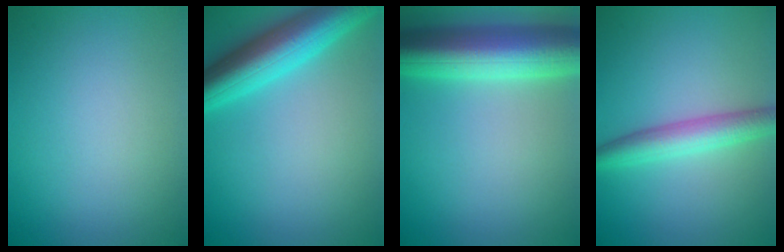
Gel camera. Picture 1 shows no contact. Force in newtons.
{"total": 8.0, "press": 8.0, "slide": 0.4}
{"total": 9.5, "press": 9.5, "slide": 0.3}
{"total": 3.9, "press": 3.9, "slide": 0.1}